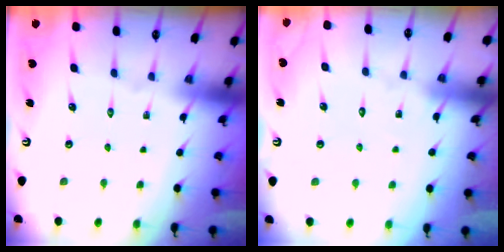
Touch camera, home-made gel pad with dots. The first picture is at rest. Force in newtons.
{"total": 5.9, "press": 5.9, "slide": 0.5}